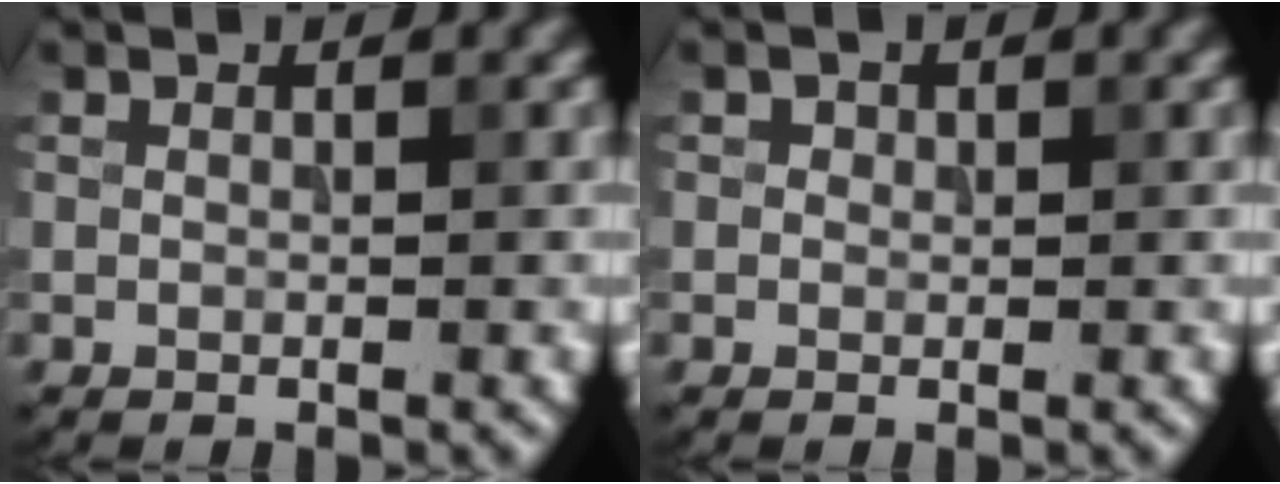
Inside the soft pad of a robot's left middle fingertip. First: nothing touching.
{"total": 0.6, "force": [0.2, 0.5, 0.2], "torque": [-0.001, -0.004, -0.001]}